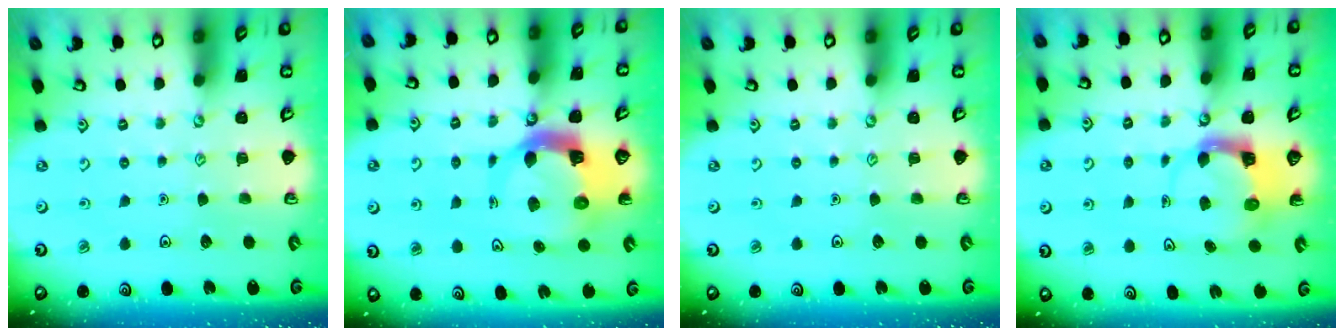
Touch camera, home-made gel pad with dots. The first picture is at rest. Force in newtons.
{"total": 8.2, "press": 8.2, "slide": 1.1}
{"total": 0.0}
{"total": 3.6, "press": 3.6, "slide": 0.4}